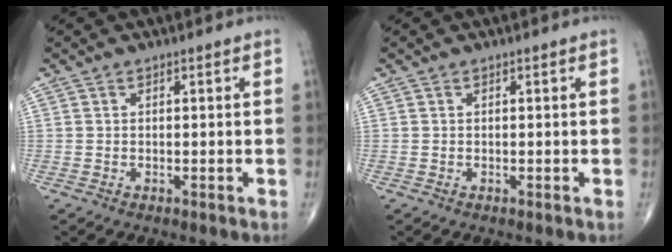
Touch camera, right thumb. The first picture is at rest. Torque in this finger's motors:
{"motor_torque": [-0.11, 0.11, -0.03, -0.02, 0.00]}